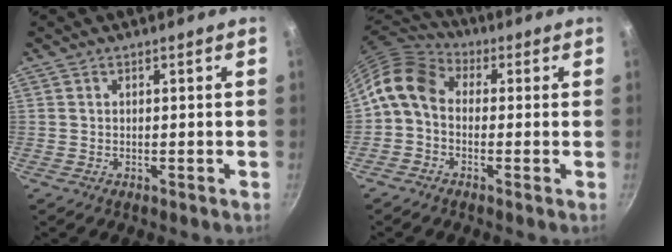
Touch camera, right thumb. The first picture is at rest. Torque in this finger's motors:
{"motor_torque": [0.15, 0.15, 0.15, -0.12, 0.05]}